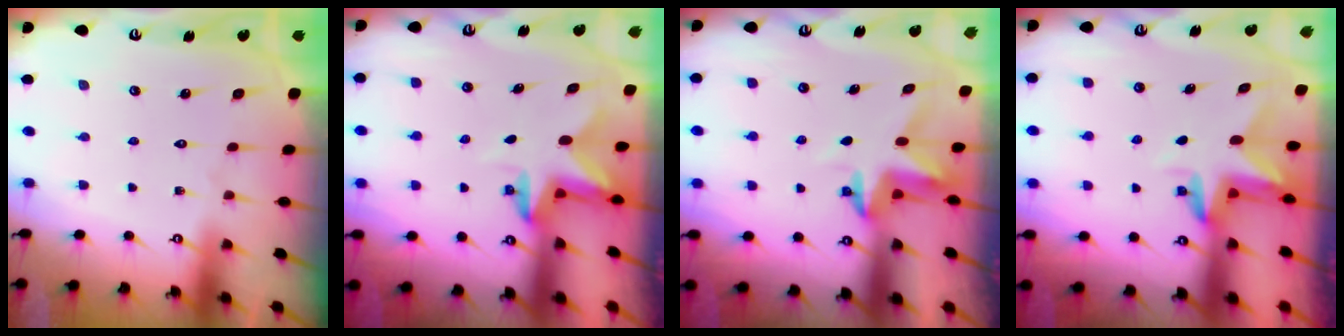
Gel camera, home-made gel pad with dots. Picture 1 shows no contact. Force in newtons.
{"total": 2.7, "press": 2.6, "slide": 0.5}
{"total": 3.7, "press": 3.6, "slide": 0.3}
{"total": 3.2, "press": 3.2, "slide": 0.2}